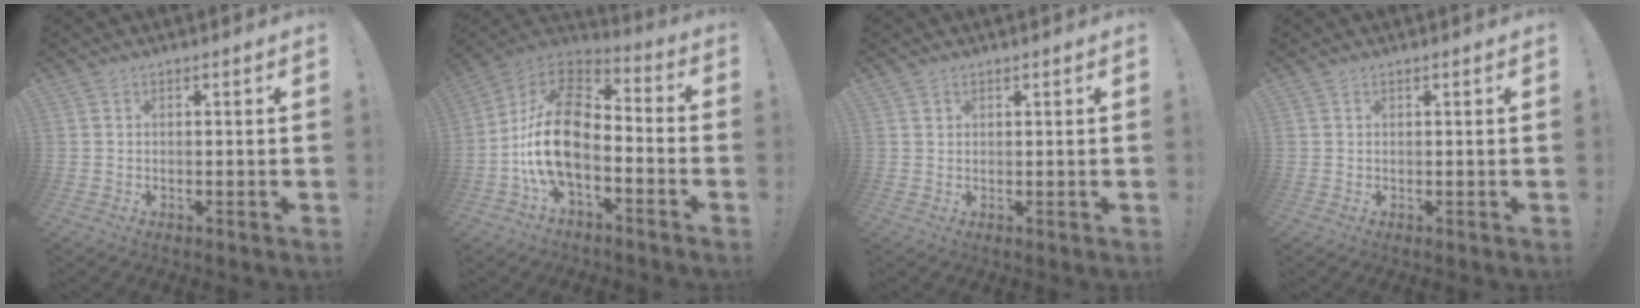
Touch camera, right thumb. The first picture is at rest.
{"total": 18.4, "force": [-4.4, 10.8, 14.3], "torque": [-0.266, 0.026, -0.072]}
{"total": 0.7, "force": [0.5, 0.6, 0.1], "torque": [-0.001, 0.000, 0.009]}
{"total": 0.0}